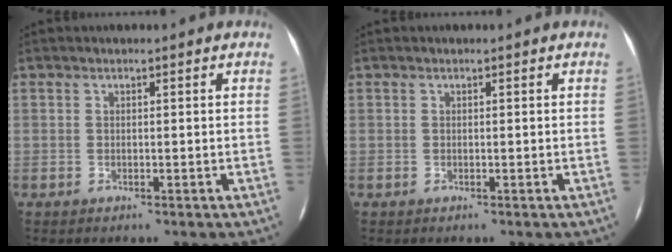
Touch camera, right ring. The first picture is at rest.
{"total": 0.0}